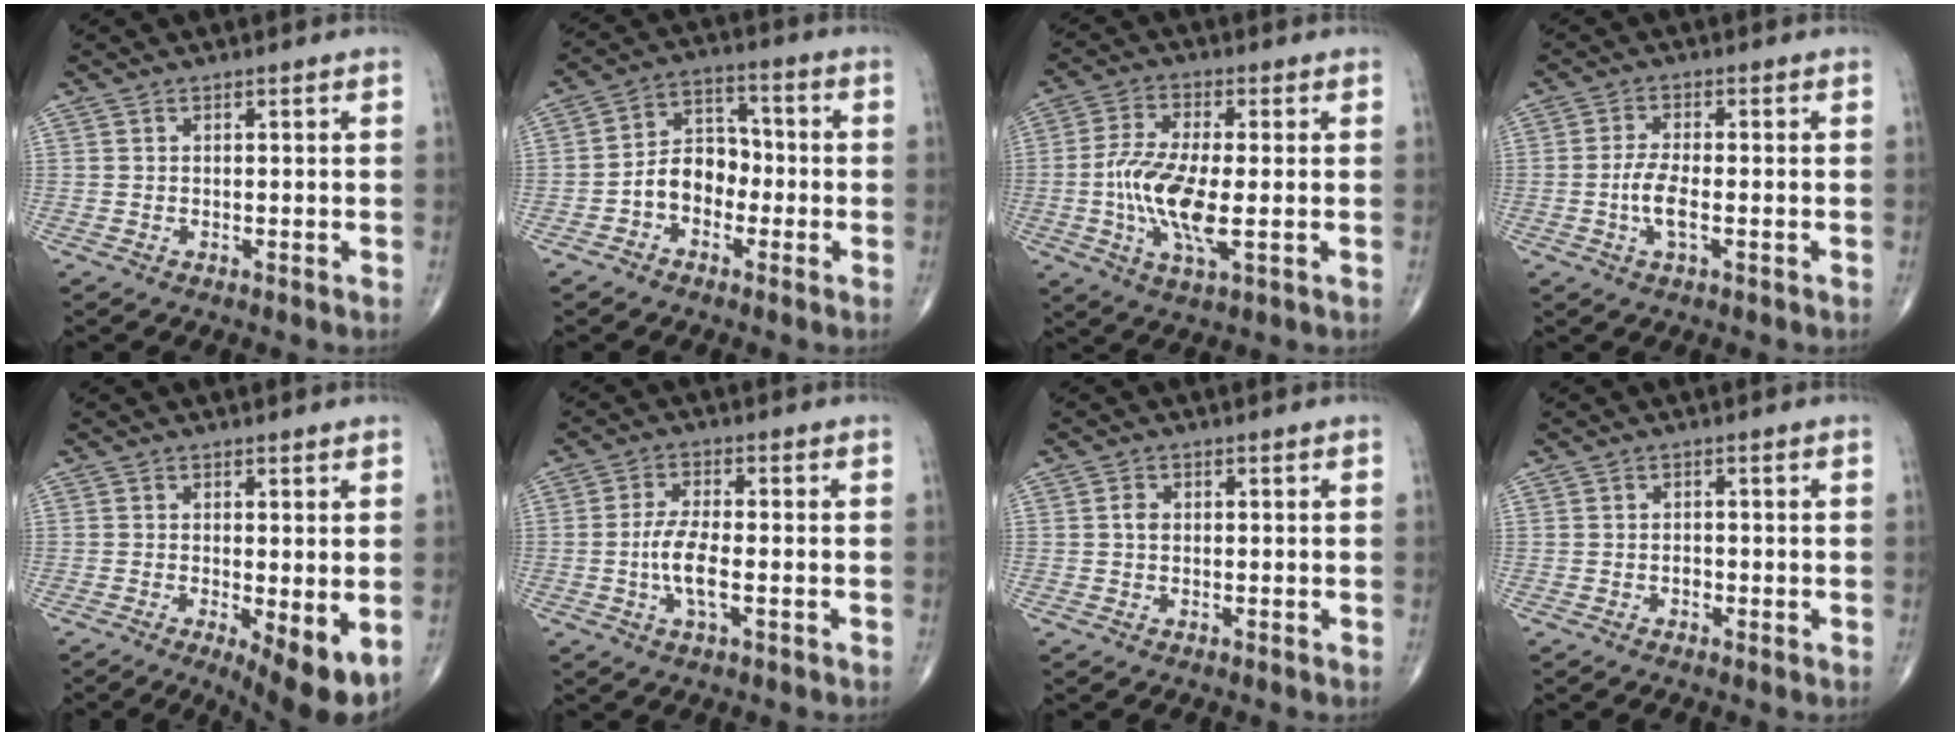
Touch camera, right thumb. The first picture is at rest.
{"total": 8.2, "force": [-2.5, 6.1, 4.9], "torque": [-0.058, 0.040, -0.059]}
{"total": 11.8, "force": [-1.6, 3.9, 11.0], "torque": [-0.234, -0.004, -0.032]}
{"total": 4.8, "force": [-1.2, 1.5, 4.3], "torque": [-0.096, 0.004, -0.025]}
{"total": 8.2, "force": [-2.0, 2.4, 7.6], "torque": [-0.109, -0.024, -0.027]}
{"total": 6.3, "force": [-1.3, 2.0, 5.8], "torque": [-0.125, 0.003, -0.028]}
{"total": 1.4, "force": [0.0, 1.1, 0.9], "torque": [-0.010, 0.003, -0.002]}
{"total": 1.1, "force": [-0.5, 0.7, 0.7], "torque": [-0.007, 0.003, -0.009]}